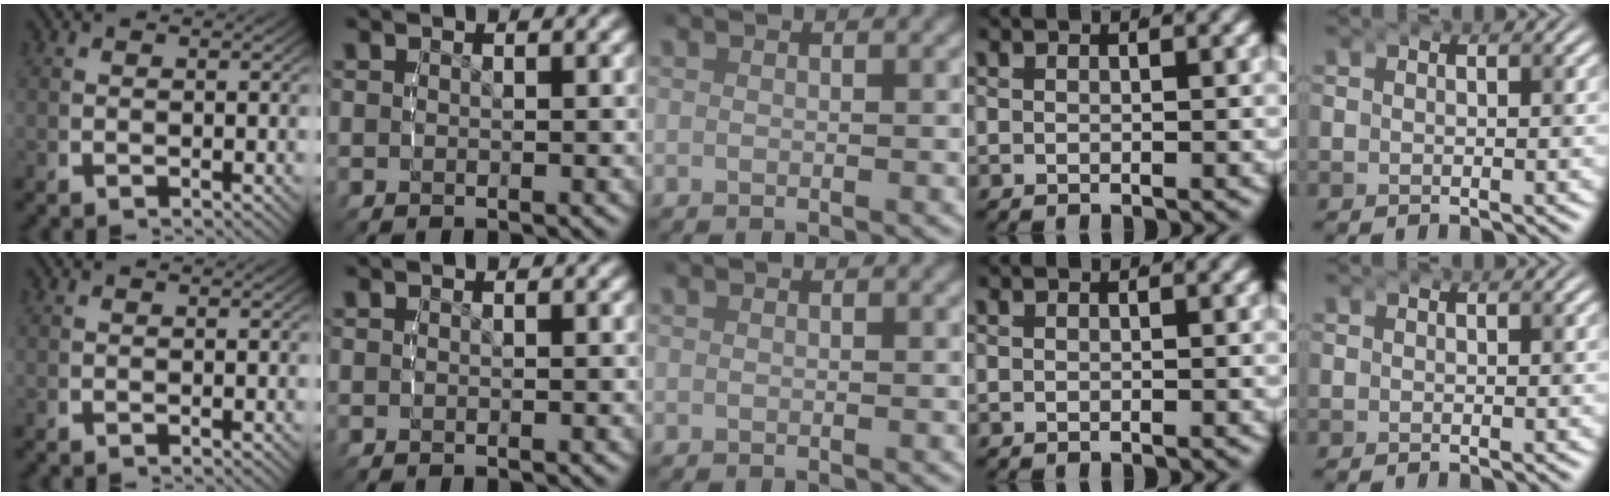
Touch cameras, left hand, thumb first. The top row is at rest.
{}